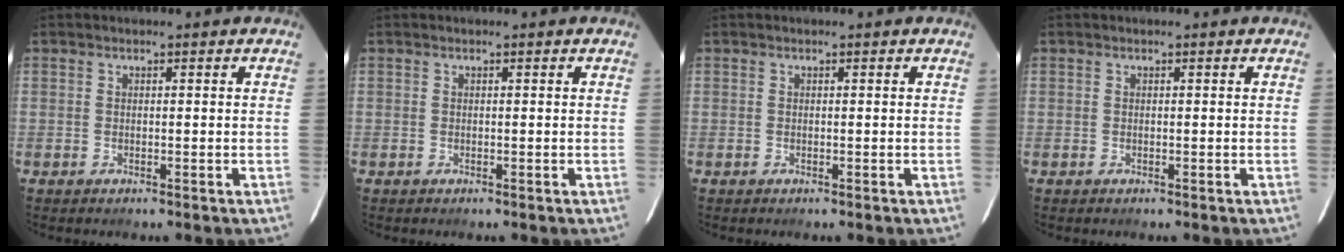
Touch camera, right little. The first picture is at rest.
{"total": 0.0}
{"total": 0.0}
{"total": 0.0}